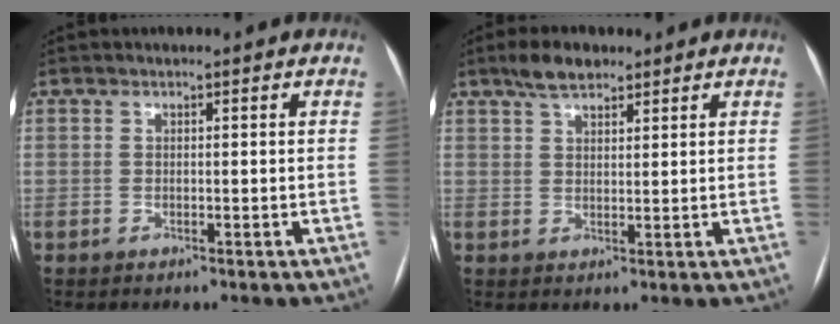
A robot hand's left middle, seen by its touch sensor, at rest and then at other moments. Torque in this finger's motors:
{"motor_torque": [0.62, -0.74, 0.20, 0.07]}